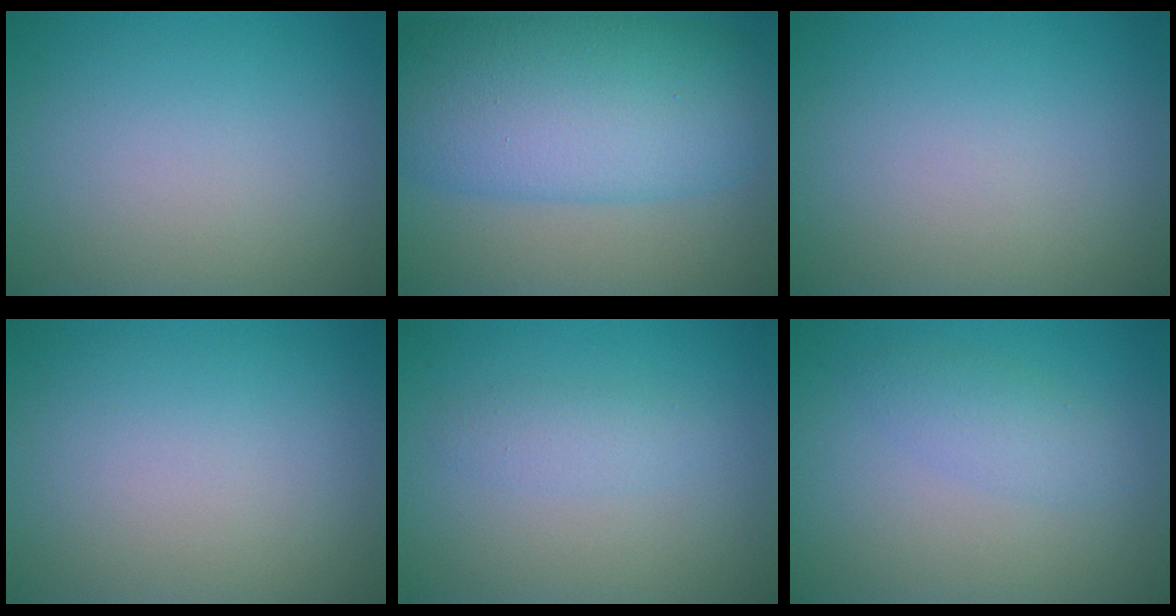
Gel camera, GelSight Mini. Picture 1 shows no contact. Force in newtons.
{"total": 12.0, "press": 12.0, "slide": 0.2}
{"total": 0.0}
{"total": 0.0}
{"total": 1.6, "press": 1.6, "slide": 0.1}
{"total": 2.1, "press": 2.1, "slide": 0.1}